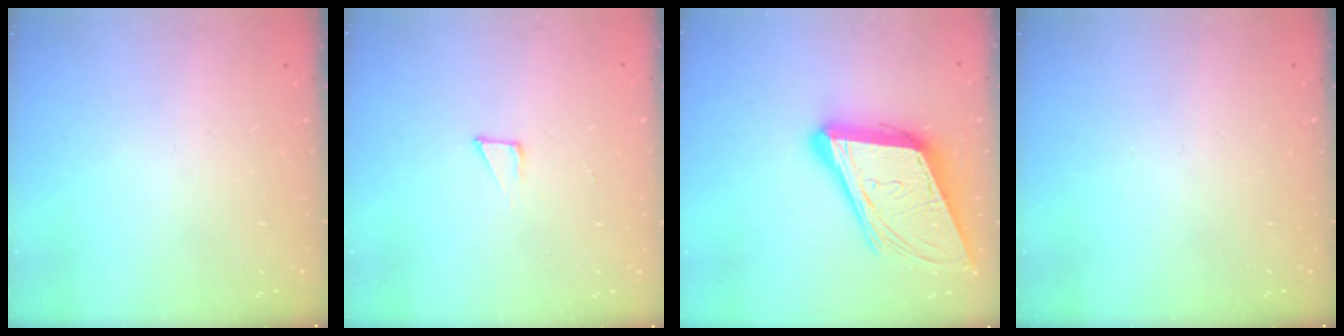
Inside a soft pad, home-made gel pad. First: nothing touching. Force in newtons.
{"total": 3.7, "press": 3.7, "slide": 0.2}
{"total": 19.4, "press": 18.9, "slide": 4.7}
{"total": 0.0}